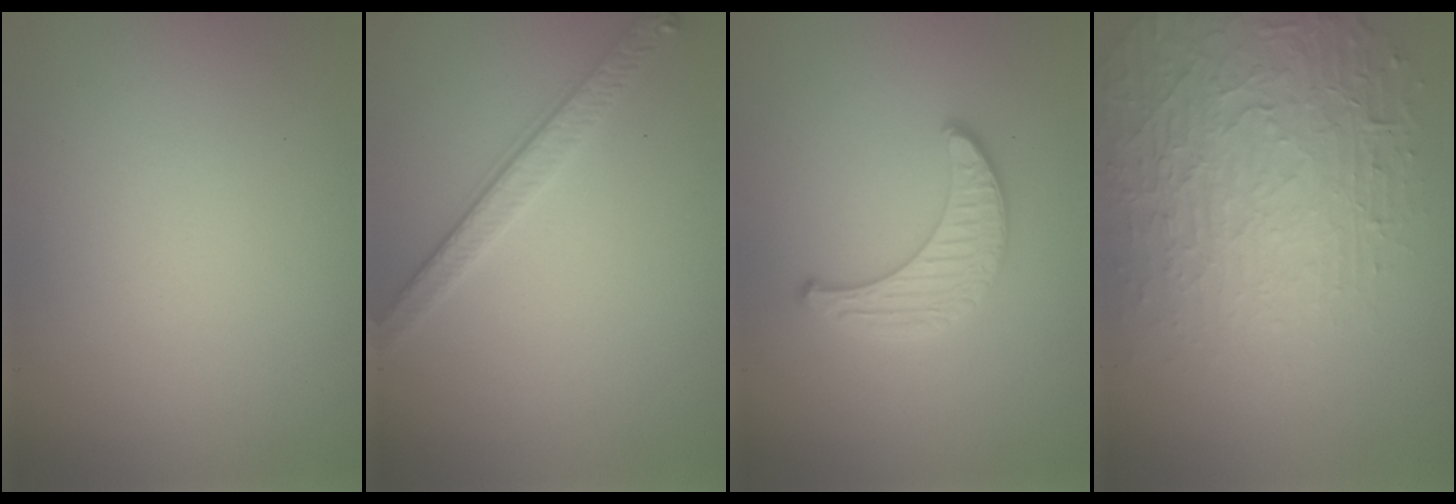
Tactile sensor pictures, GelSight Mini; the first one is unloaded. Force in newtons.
{"total": 2.8, "press": 2.6, "slide": 1.0}
{"total": 2.4, "press": 2.4, "slide": 0.1}
{"total": 6.7, "press": 5.1, "slide": 4.4}